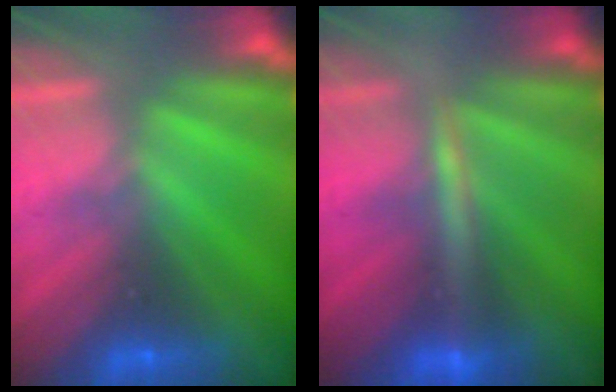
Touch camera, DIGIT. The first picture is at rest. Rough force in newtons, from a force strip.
{"total": 2.5}